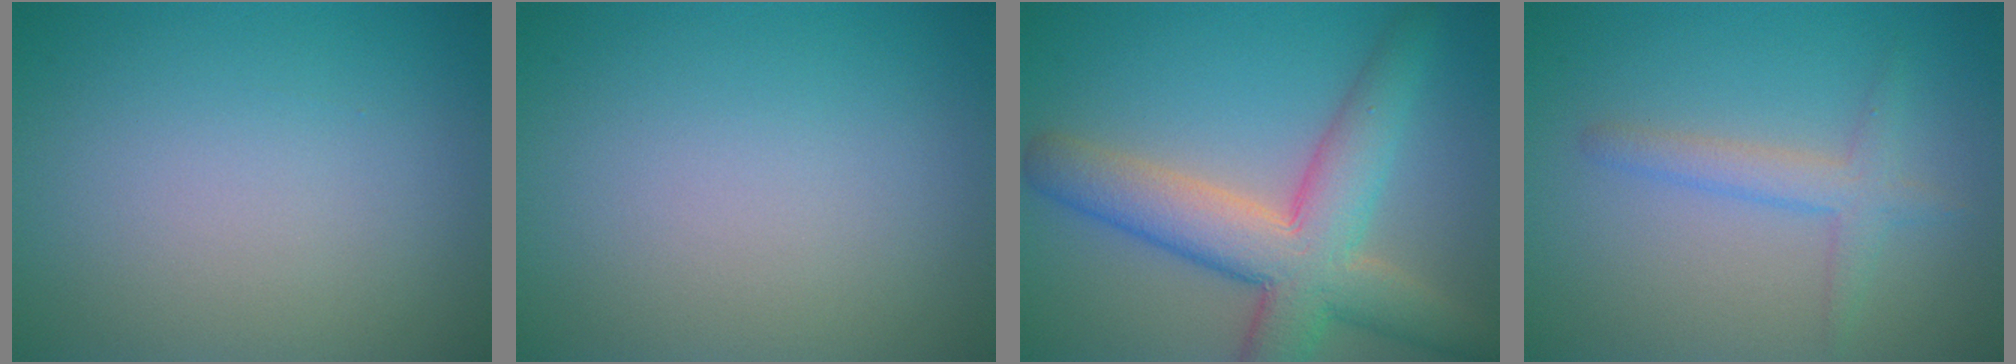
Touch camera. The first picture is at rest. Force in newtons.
{"total": 0.0}
{"total": 8.1, "press": 8.1, "slide": 0.4}
{"total": 2.4, "press": 2.4, "slide": 0.1}